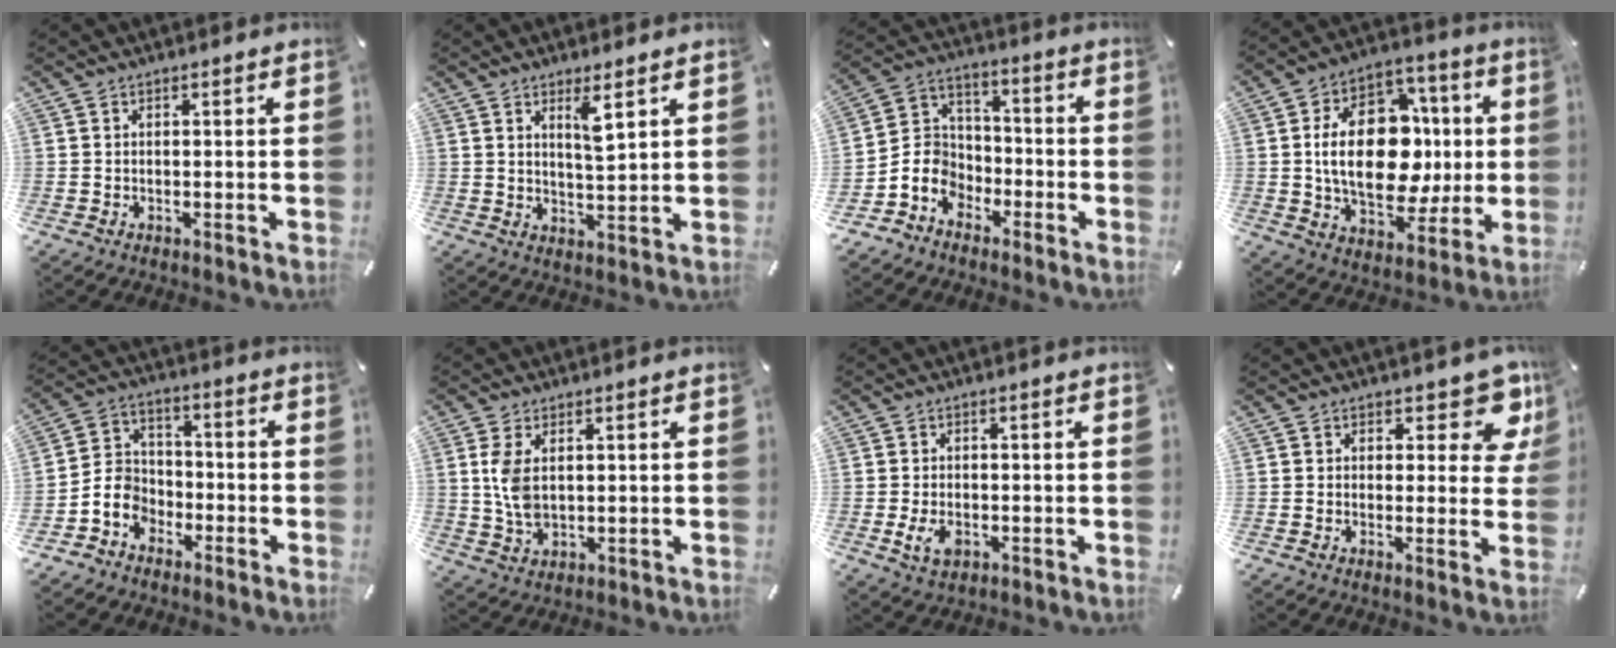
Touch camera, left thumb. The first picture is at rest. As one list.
[{"total": 5.1, "force": [3.0, 0.7, 4.0], "torque": [-0.072, -0.011, 0.046]}, {"total": 9.5, "force": [-4.9, 7.9, 2.2], "torque": [-0.070, 0.025, -0.093]}, {"total": 22.3, "force": [0.5, 14.8, 16.7], "torque": [-0.293, -0.004, 0.011]}, {"total": 8.3, "force": [-4.2, 6.7, 2.6], "torque": [-0.070, 0.029, -0.082]}, {"total": 6.4, "force": [1.3, 3.7, 5.0], "torque": [-0.131, -0.004, 0.018]}, {"total": 4.2, "force": [-1.3, 2.7, 2.9], "torque": [-0.070, -0.001, -0.025]}, {"total": 8.7, "force": [5.2, 4.5, 5.2], "torque": [-0.042, -0.035, 0.085]}]